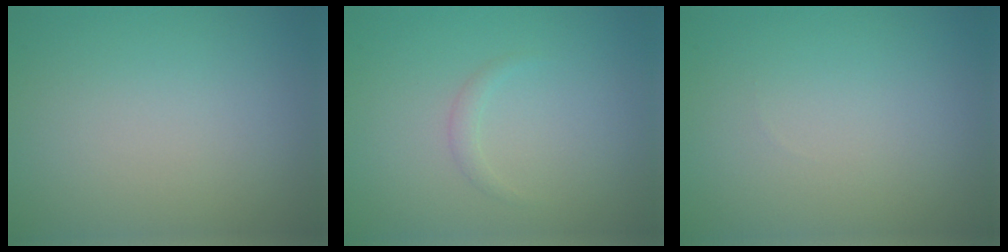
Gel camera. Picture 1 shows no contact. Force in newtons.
{"total": 0.8, "press": 0.8, "slide": 0.1}
{"total": 0.0}